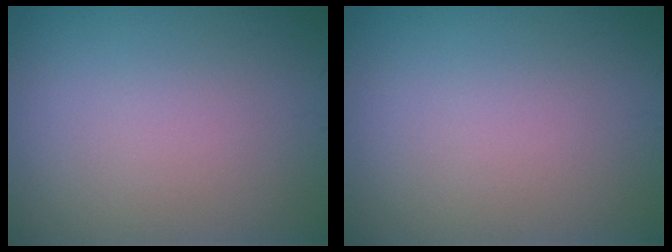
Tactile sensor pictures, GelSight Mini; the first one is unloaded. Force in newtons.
{"total": 0.0}